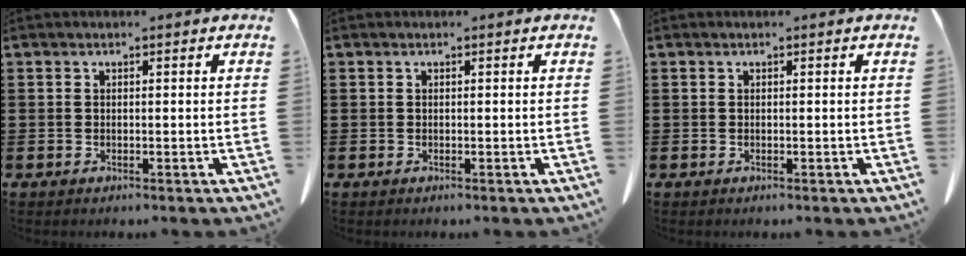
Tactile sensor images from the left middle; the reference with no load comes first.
{"total": 0.0}
{"total": 0.0}